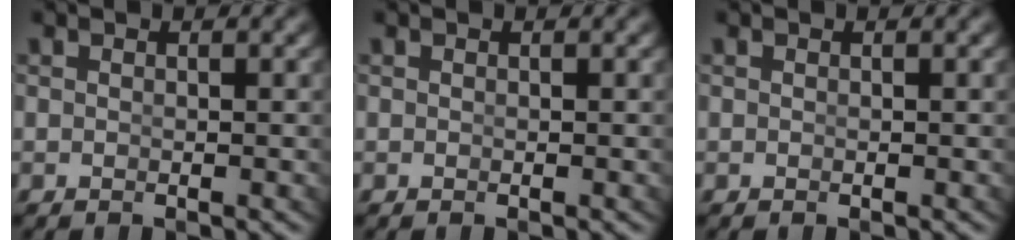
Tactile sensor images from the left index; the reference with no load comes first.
{"total": 0.0}
{"total": 0.0}